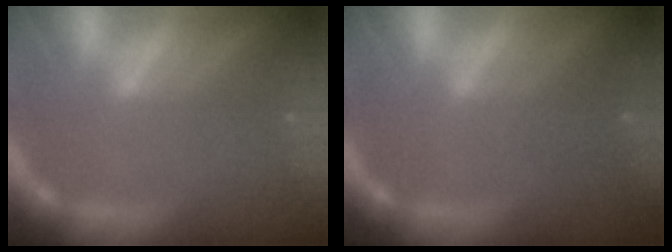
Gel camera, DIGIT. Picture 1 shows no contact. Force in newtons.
{"total": 2.5}